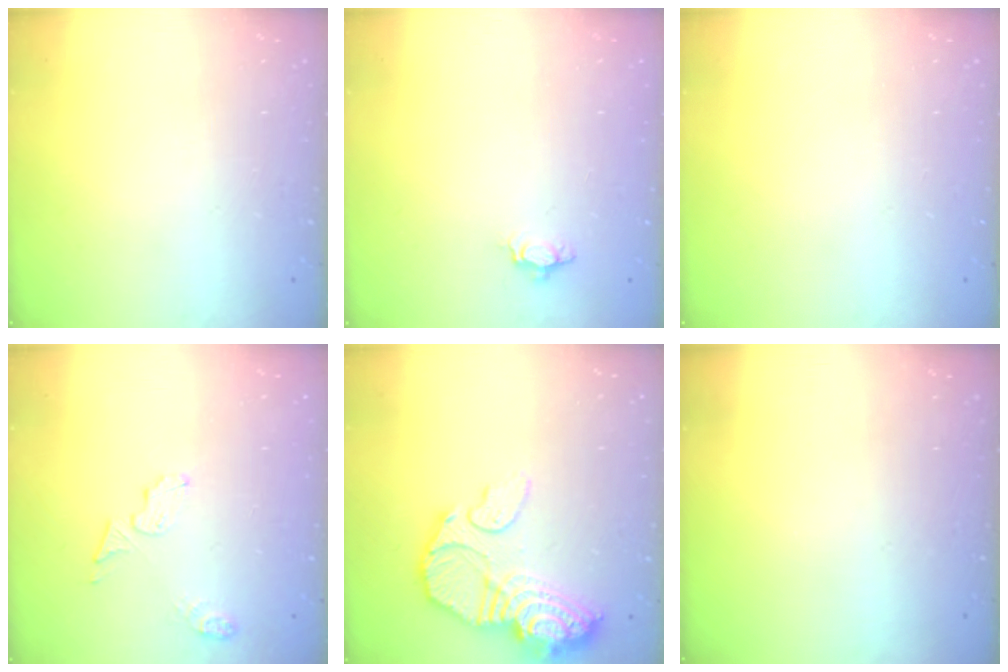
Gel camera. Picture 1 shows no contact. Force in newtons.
{"total": 3.2, "press": 3.2, "slide": 0.4}
{"total": 0.0}
{"total": 5.3, "press": 5.3, "slide": 0.3}
{"total": 15.3, "press": 15.2, "slide": 1.4}
{"total": 0.0}